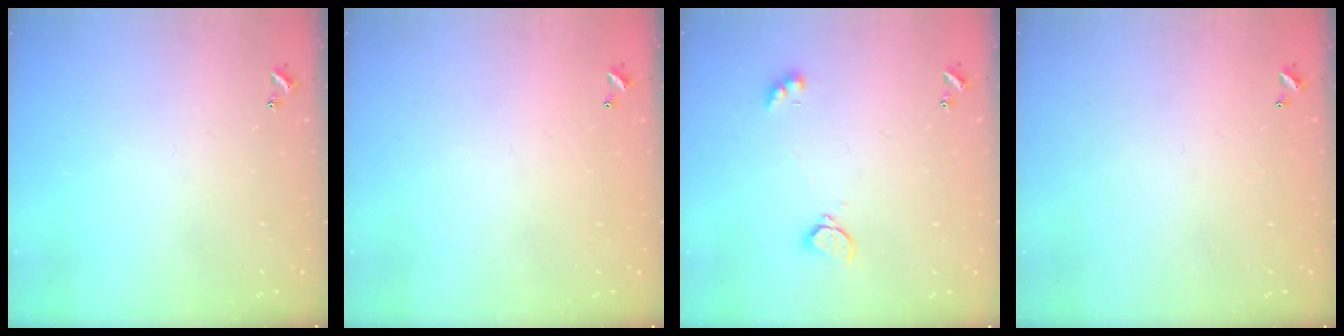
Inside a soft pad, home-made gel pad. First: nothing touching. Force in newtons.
{"total": 2.8, "press": 2.8, "slide": 0.1}
{"total": 2.4, "press": 2.4, "slide": 0.6}
{"total": 2.7, "press": 2.7, "slide": 0.1}